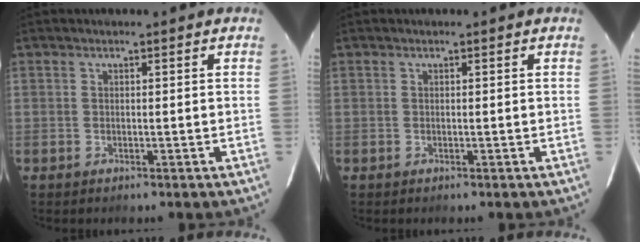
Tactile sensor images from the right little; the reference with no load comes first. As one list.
[{"total": 0.0}]